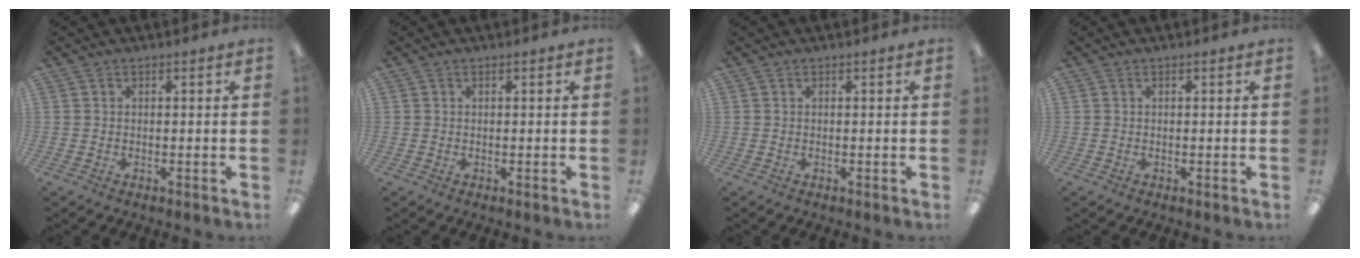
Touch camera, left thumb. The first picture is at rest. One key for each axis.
{"total": 0.0}
{"total": 0.0}
{"total": 0.0}